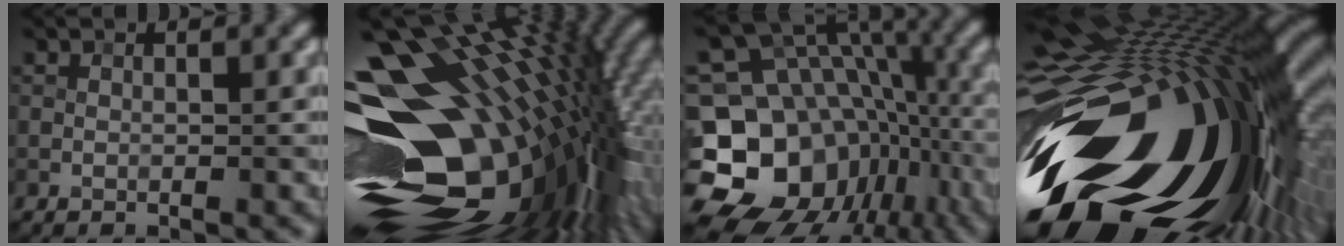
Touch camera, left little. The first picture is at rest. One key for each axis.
{"total": 19.4, "fx": -0.4, "fy": 10.9, "fz": 16.0, "tx": -0.249, "ty": 0.029, "tz": -0.014}
{"total": 18.9, "fx": -6.6, "fy": 15.3, "fz": 8.9, "tx": -0.168, "ty": -0.007, "tz": -0.098}
{"total": 20.4, "fx": -3.6, "fy": 11.8, "fz": 16.3, "tx": -0.312, "ty": -0.051, "tz": -0.056}